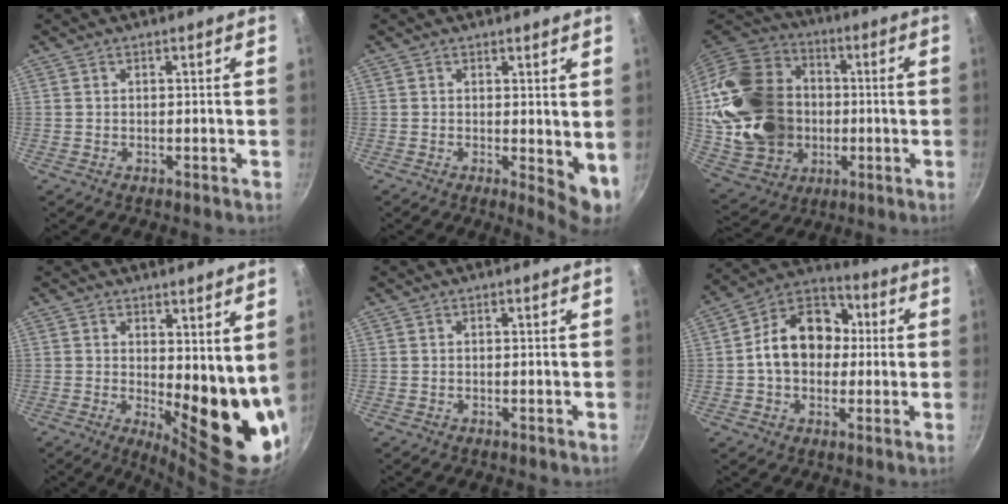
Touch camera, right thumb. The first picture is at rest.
{"total": 5.7, "force": [0.8, 2.3, 5.1], "torque": [-0.060, -0.008, 0.014]}
{"total": 26.3, "force": [-0.5, 21.2, 15.7], "torque": [-0.274, 0.041, 0.010]}
{"total": 13.6, "force": [2.5, 5.3, 12.2], "torque": [-0.132, -0.043, 0.046]}
{"total": 0.0}
{"total": 15.0, "force": [0.6, 11.4, 9.6], "torque": [-0.116, 0.034, -0.010]}